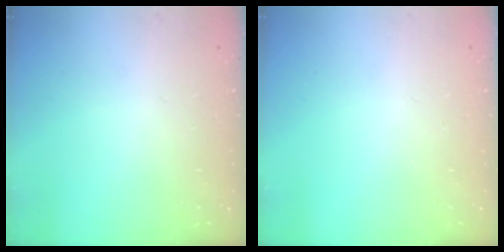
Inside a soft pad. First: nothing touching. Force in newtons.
{"total": 0.0}